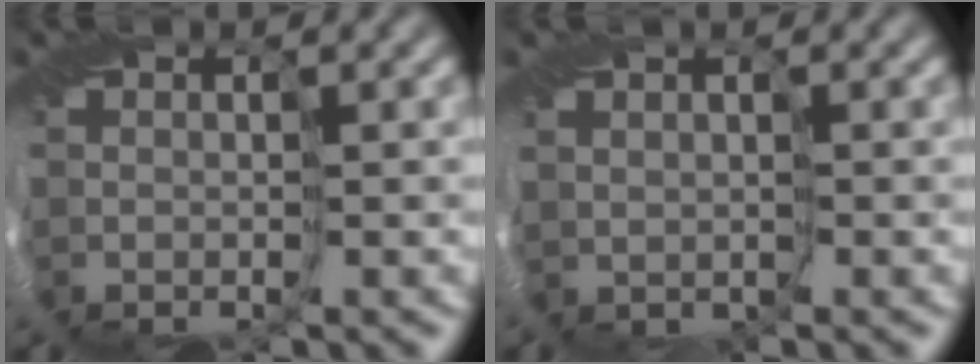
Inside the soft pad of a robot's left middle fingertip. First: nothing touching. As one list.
[{"total": 1.2, "force": [0.2, 0.9, 0.7], "torque": [-0.016, -0.002, 0.005]}]